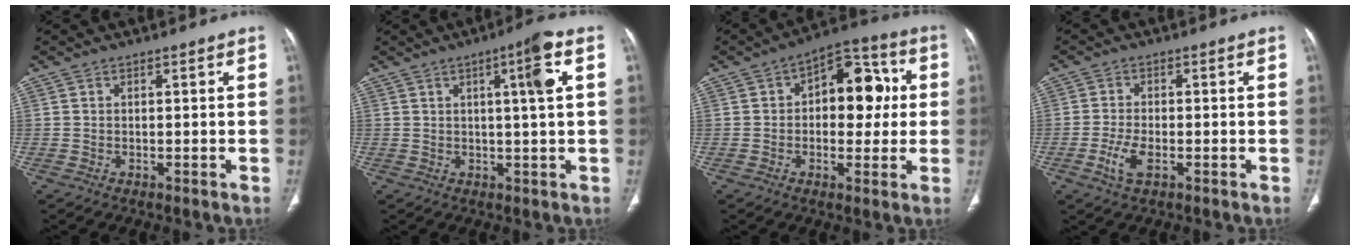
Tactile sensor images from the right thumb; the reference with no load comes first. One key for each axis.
{"total": 6.8, "fx": 1.7, "fy": 0.5, "fz": 6.5, "tx": -0.104, "ty": 0.005, "tz": 0.023}
{"total": 13.3, "fx": 1.5, "fy": 8.2, "fz": 10.4, "tx": -0.088, "ty": 0.032, "tz": 0.013}
{"total": 4.5, "fx": -1.7, "fy": 2.0, "fz": 3.6, "tx": -0.082, "ty": 0.004, "tz": -0.031}